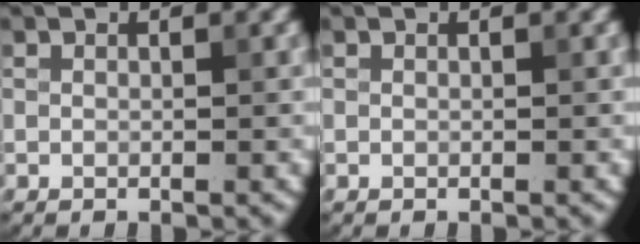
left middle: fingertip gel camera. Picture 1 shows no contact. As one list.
[{"total": 0.0}]